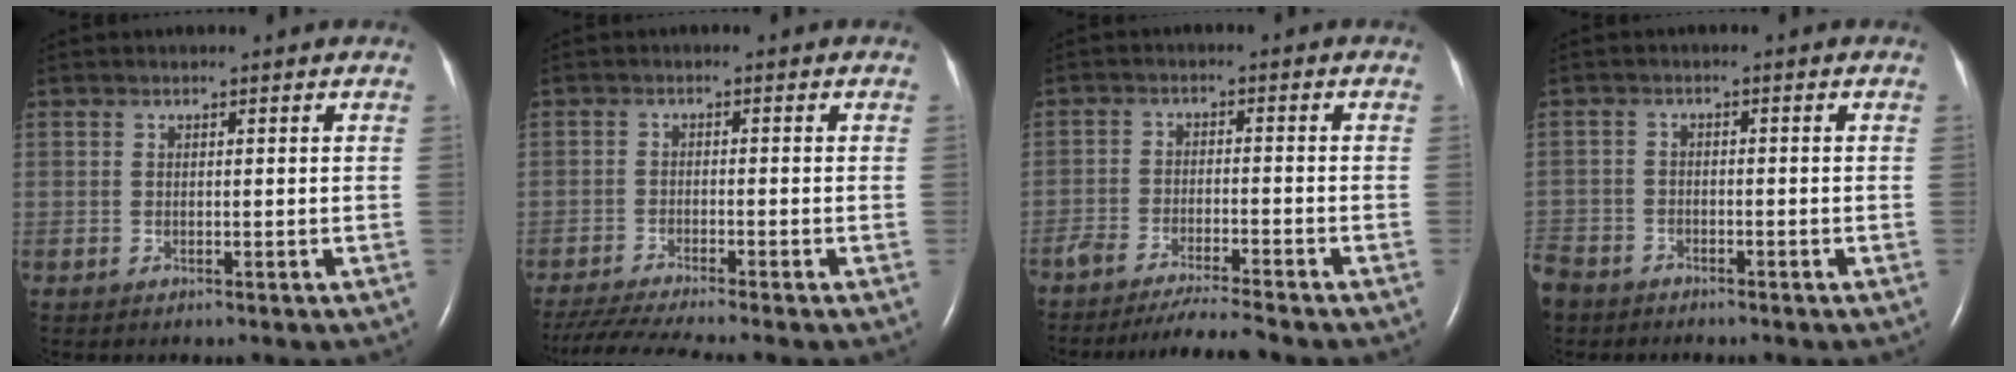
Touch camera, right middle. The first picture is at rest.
{"total": 8.7, "force": [-7.6, -1.2, 4.0], "torque": [-0.062, -0.027, -0.125]}
{"total": 7.9, "force": [-7.2, -0.5, 3.2], "torque": [-0.044, -0.022, -0.119]}
{"total": 6.2, "force": [-4.9, 3.6, 1.3], "torque": [-0.040, -0.007, -0.097]}